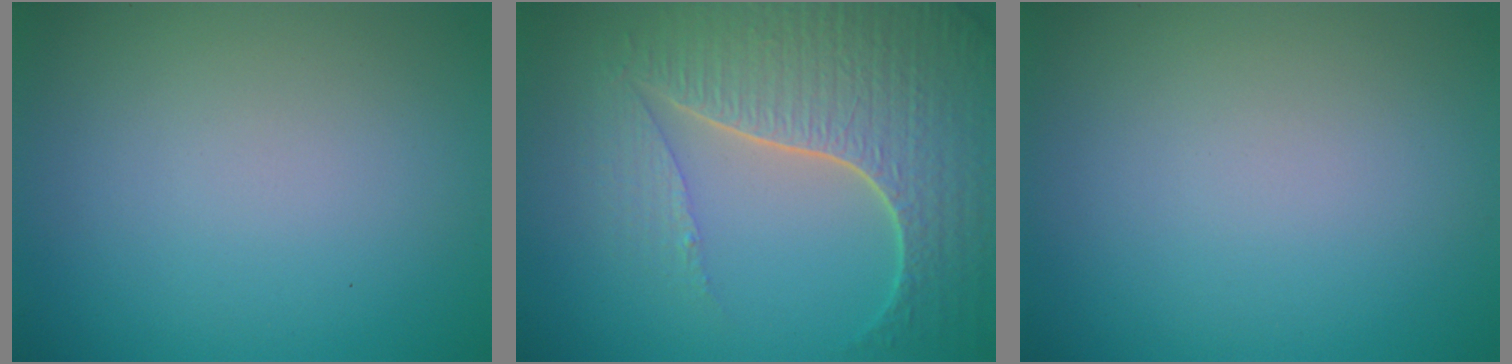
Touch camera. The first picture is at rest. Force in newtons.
{"total": 7.7, "press": 5.6, "slide": 5.3}
{"total": 0.0}